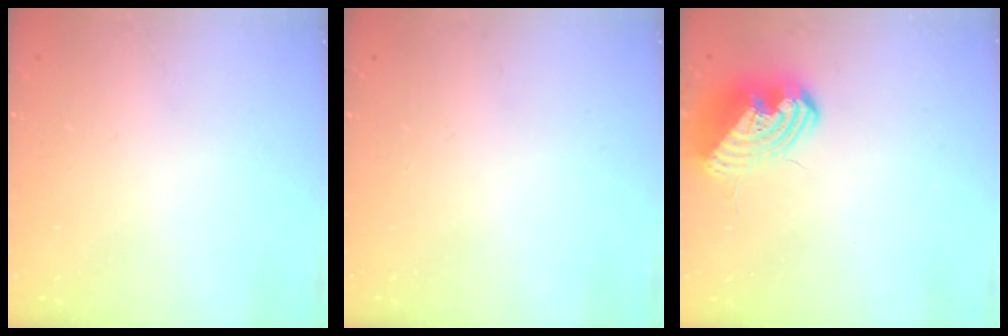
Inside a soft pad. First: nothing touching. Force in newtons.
{"total": 0.0}
{"total": 10.9, "press": 10.7, "slide": 1.9}